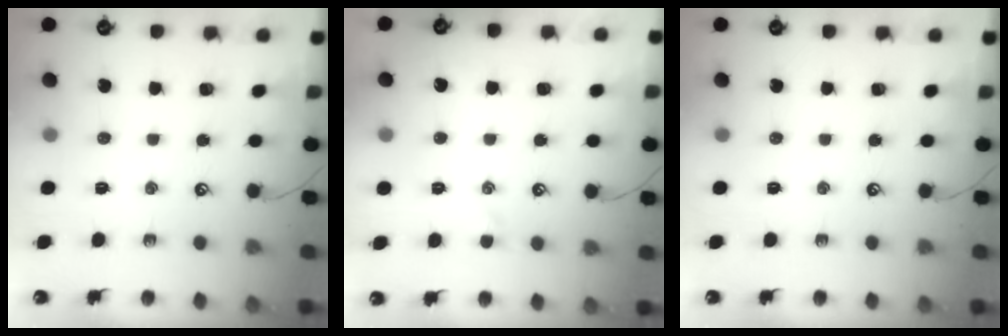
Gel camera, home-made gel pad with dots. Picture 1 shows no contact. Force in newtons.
{"total": 1.9, "press": 1.9, "slide": 0.3}
{"total": 0.0}